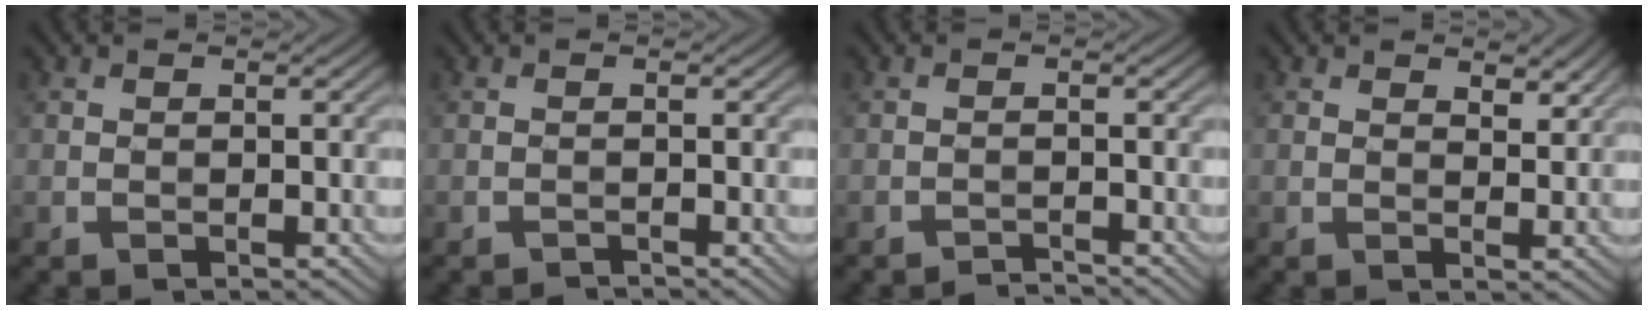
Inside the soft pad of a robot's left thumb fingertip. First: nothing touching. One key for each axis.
{"total": 0.8, "fx": -0.7, "fy": -0.3, "fz": -0.2, "tx": 0.002, "ty": 0.006, "tz": -0.015}
{"total": 1.4, "fx": -1.4, "fy": -0.3, "fz": 0.0, "tx": 0.001, "ty": 0.006, "tz": -0.029}
{"total": 3.0, "fx": 2.2, "fy": 1.2, "fz": 1.7, "tx": -0.030, "ty": -0.006, "tz": 0.040}